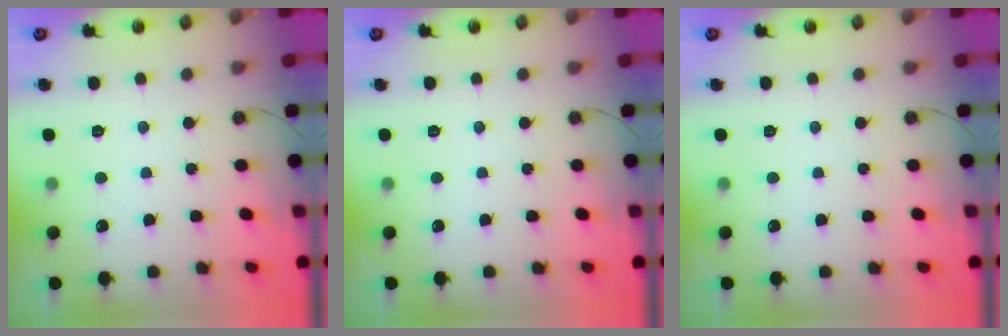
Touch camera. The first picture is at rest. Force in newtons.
{"total": 0.0}
{"total": 0.0}